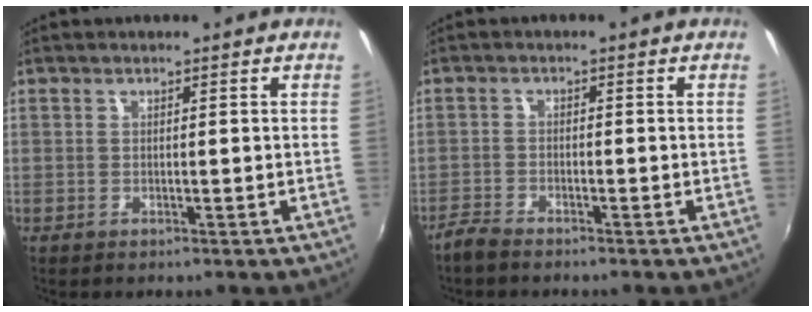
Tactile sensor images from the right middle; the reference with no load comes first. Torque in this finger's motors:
{"motor_torque": [0.51, -0.41, 0.08, 0.02]}